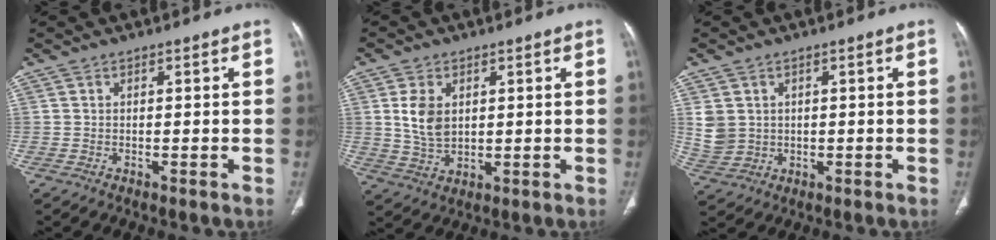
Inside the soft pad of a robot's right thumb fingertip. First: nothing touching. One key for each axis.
{"total": 6.8, "fx": 1.5, "fy": 4.5, "fz": 4.8, "tx": -0.082, "ty": -0.006, "tz": 0.036}
{"total": 5.4, "fx": 1.1, "fy": 4.7, "fz": 2.4, "tx": -0.045, "ty": -0.004, "tz": 0.036}